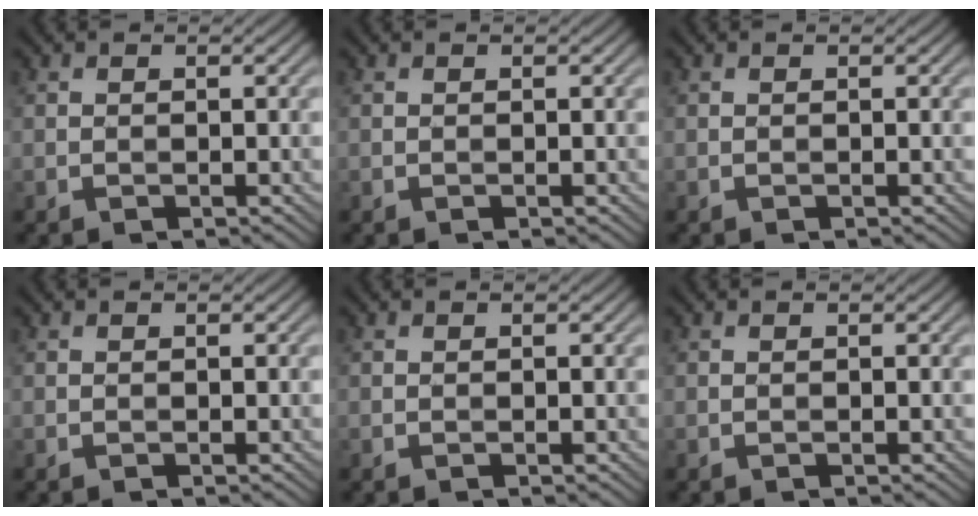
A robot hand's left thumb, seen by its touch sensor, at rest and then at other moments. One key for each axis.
{"total": 0.0}
{"total": 0.0}
{"total": 0.0}
{"total": 0.0}
{"total": 0.0}